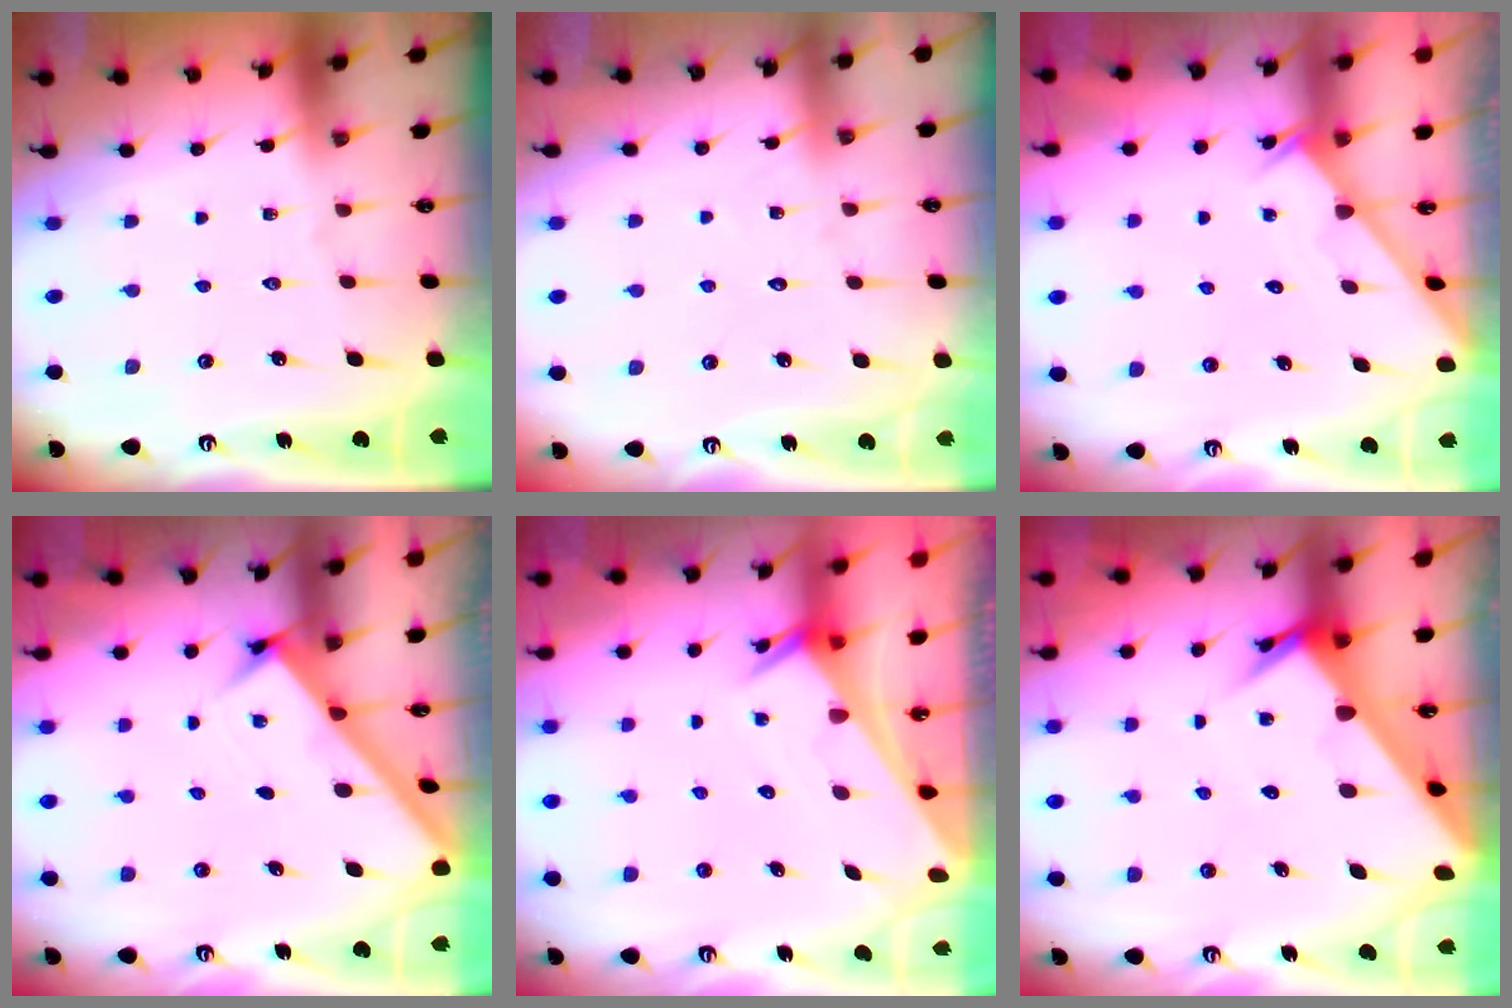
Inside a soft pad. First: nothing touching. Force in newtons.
{"total": 4.8, "press": 4.8, "slide": 0.6}
{"total": 2.9, "press": 2.9, "slide": 0.3}
{"total": 2.5, "press": 2.5, "slide": 0.3}
{"total": 2.5, "press": 2.5, "slide": 0.1}
{"total": 5.8, "press": 5.8, "slide": 0.5}